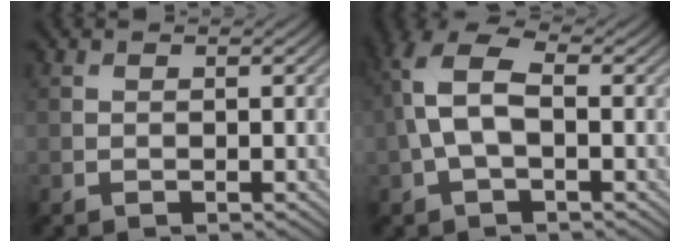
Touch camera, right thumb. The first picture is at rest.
{"total": 7.8, "force": [0.0, 4.0, 6.7], "torque": [-0.163, 0.020, -0.010]}